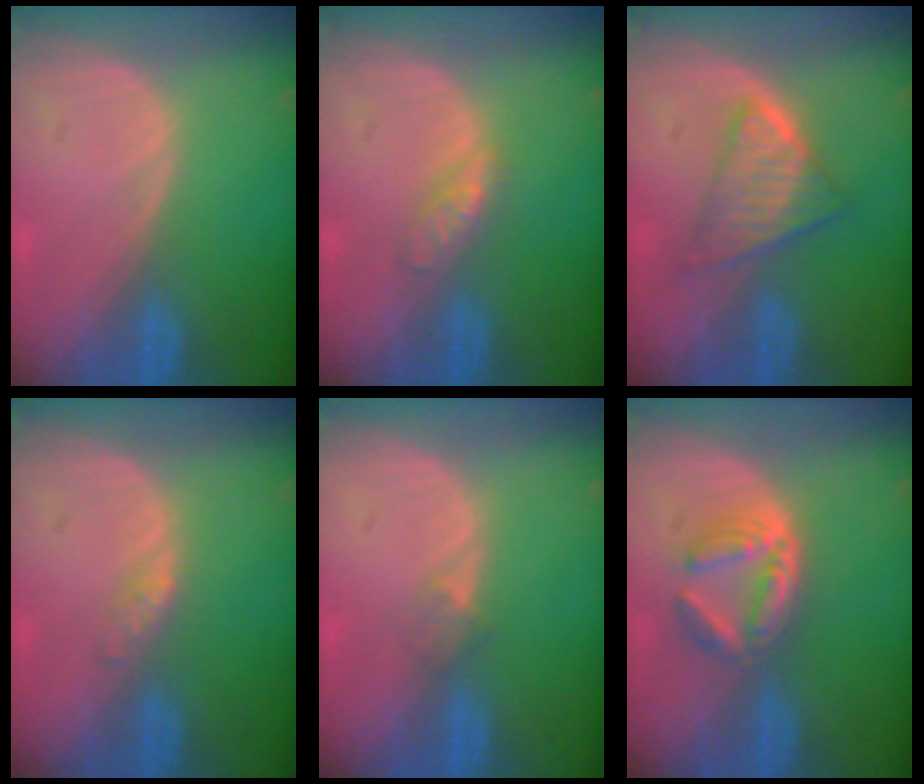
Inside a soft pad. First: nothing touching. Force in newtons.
{"total": 2.7, "press": 2.7, "slide": 0.3}
{"total": 5.9, "press": 5.7, "slide": 1.8}
{"total": 1.4, "press": 1.4, "slide": 0.1}
{"total": 1.5, "press": 1.2, "slide": 1.0}
{"total": 6.3, "press": 5.4, "slide": 3.2}